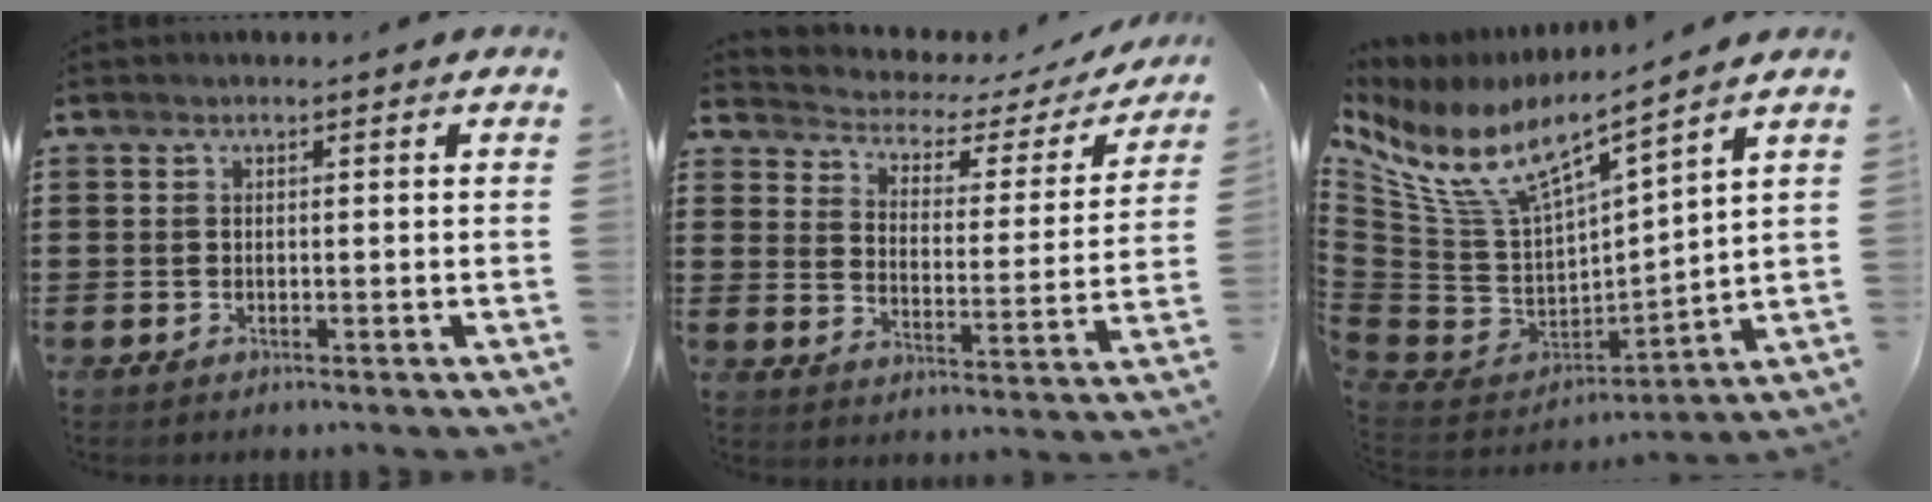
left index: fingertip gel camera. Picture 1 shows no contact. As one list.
[{"total": 2.8, "force": [2.2, 1.4, 0.8], "torque": [-0.035, -0.021, 0.028]}, {"total": 9.3, "force": [6.3, 2.5, 6.3], "torque": [-0.160, -0.055, 0.106]}]